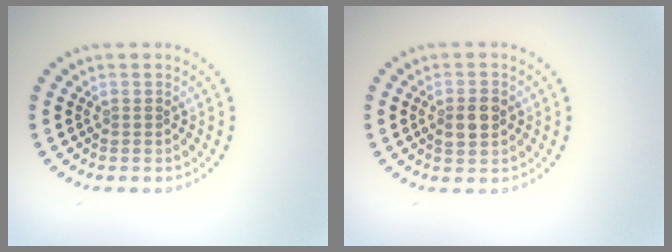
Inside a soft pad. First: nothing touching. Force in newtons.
{"total": 2.2, "press": 2.2, "slide": 0.0}